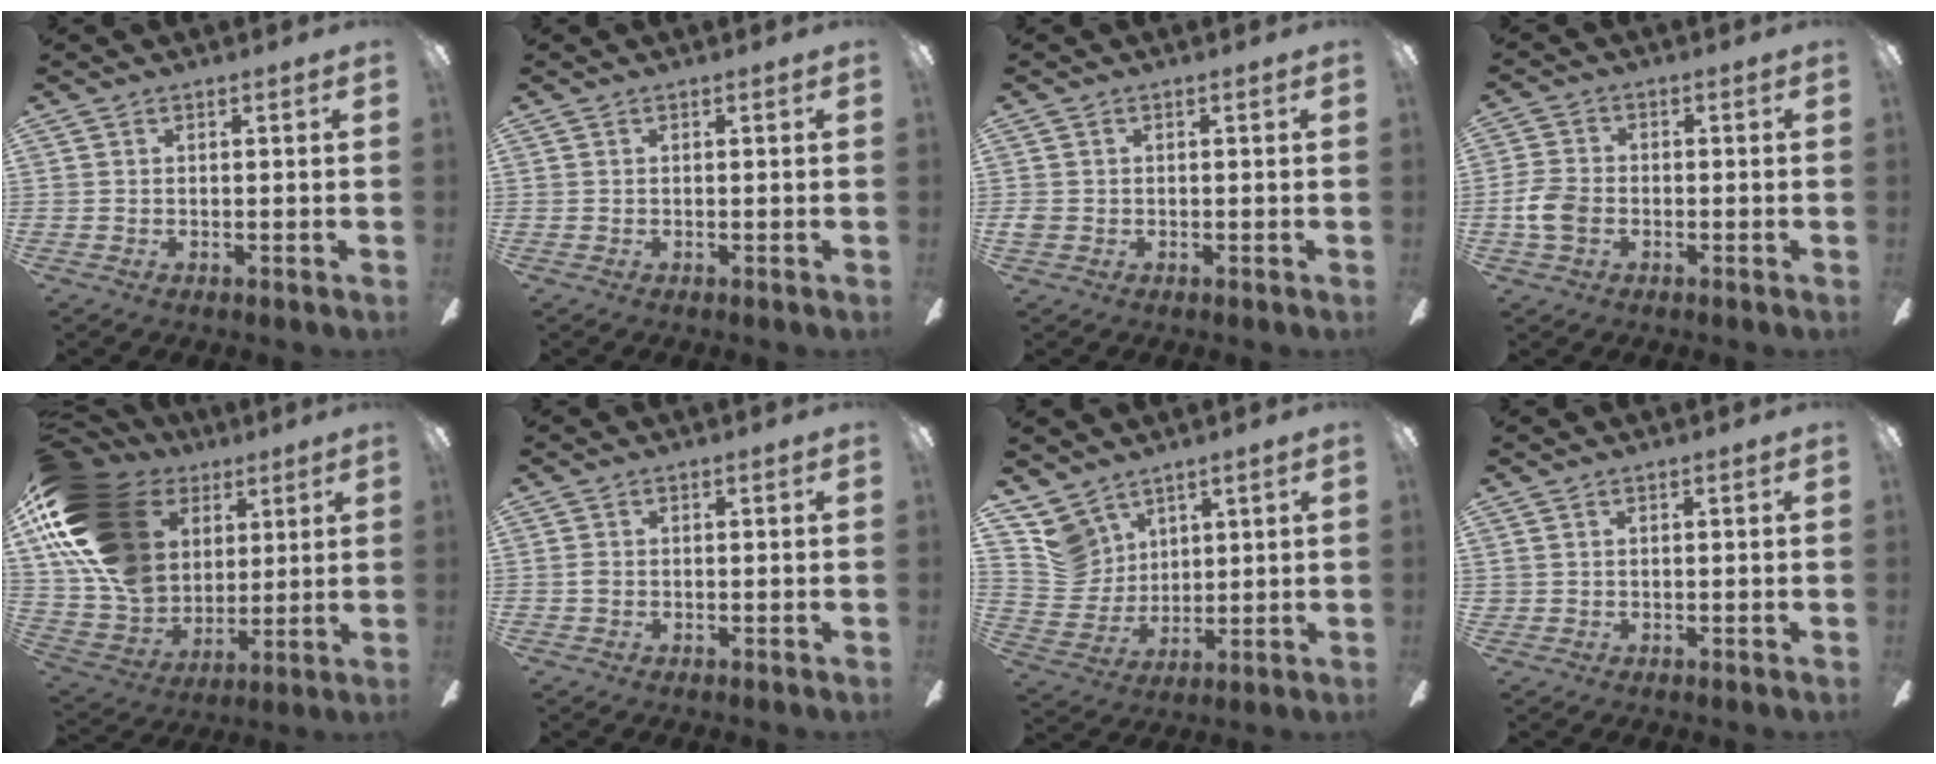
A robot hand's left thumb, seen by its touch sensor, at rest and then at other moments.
{"total": 0.0}
{"total": 1.6, "force": [-0.6, 1.4, 0.7], "torque": [-0.010, 0.002, -0.010]}
{"total": 6.4, "force": [-2.1, 4.5, 4.1], "torque": [-0.092, 0.010, -0.038]}
{"total": 24.3, "force": [8.9, 17.5, 14.2], "torque": [-0.304, -0.024, 0.178]}
{"total": 0.9, "force": [-0.3, 0.6, 0.5], "torque": [-0.011, 0.002, -0.007]}
{"total": 9.9, "force": [6.6, 7.1, 1.9], "torque": [-0.052, -0.034, 0.139]}
{"total": 0.5, "force": [0.0, 0.5, -0.1], "torque": [0.003, 0.003, -0.001]}